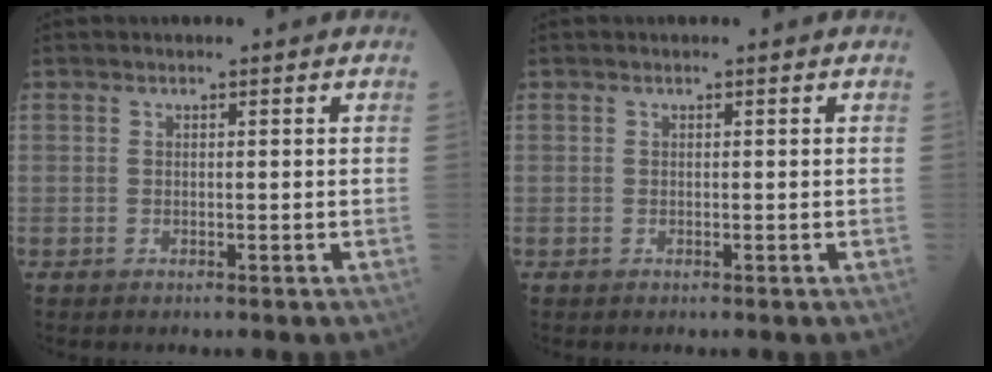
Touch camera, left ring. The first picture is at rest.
{"total": 0.0}